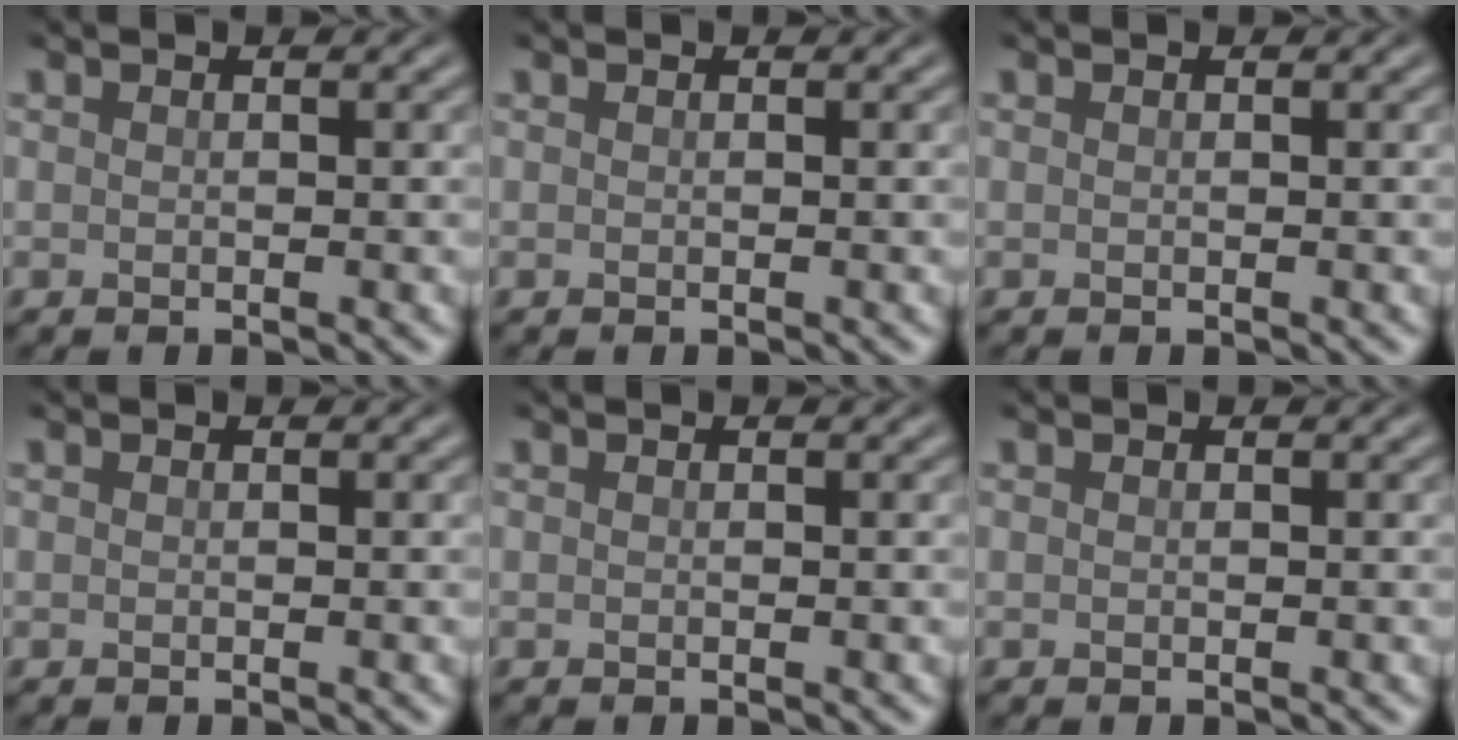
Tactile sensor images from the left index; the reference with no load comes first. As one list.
[{"total": 0.0}, {"total": 0.0}, {"total": 0.0}, {"total": 0.0}, {"total": 0.0}]